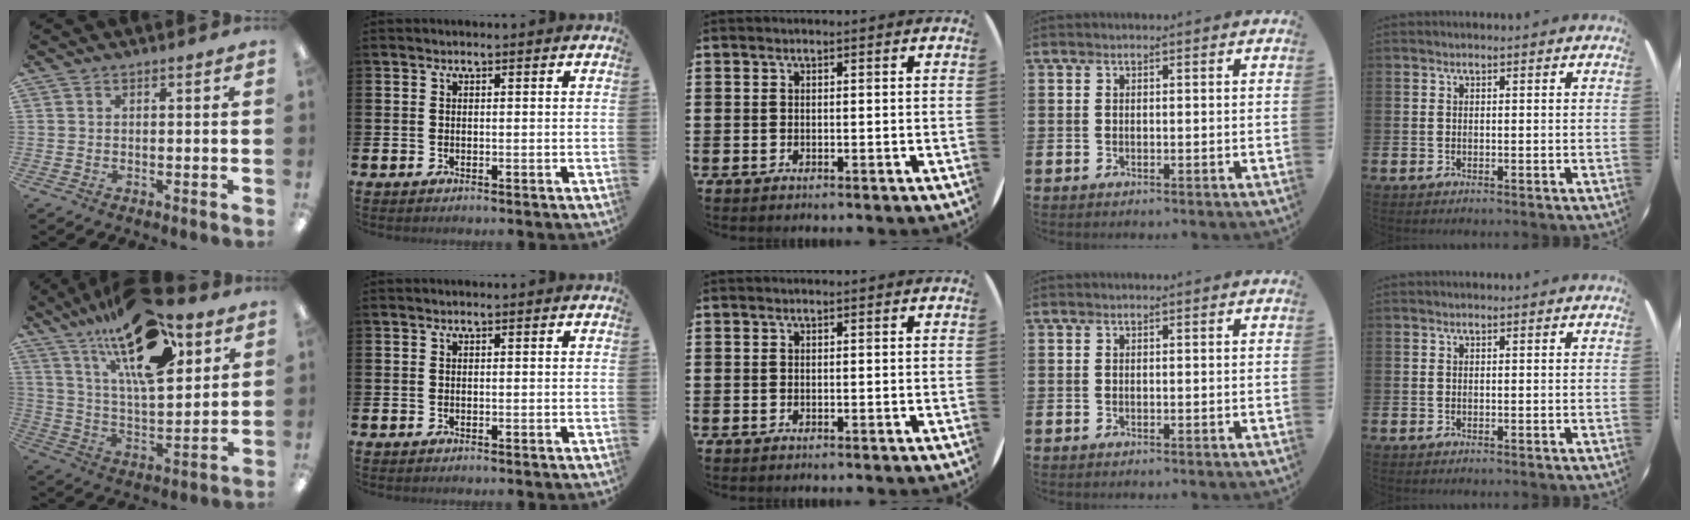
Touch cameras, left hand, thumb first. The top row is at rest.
{"thumb": {"total": 23.8, "force": [14.4, 9.2, 16.5], "torque": [-0.271, -0.076, 0.239]}}